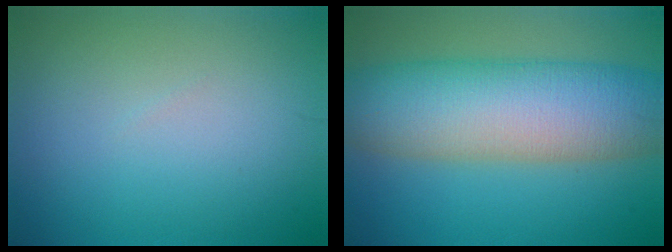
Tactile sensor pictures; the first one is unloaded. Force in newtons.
{"total": 12.1, "press": 12.1, "slide": 0.6}